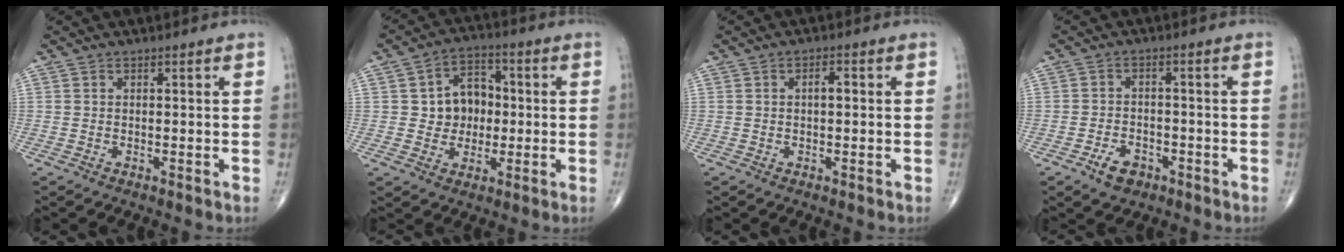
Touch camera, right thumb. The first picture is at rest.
{"total": 8.7, "force": [0.2, 7.1, 4.9], "torque": [-0.037, 0.017, -0.003]}
{"total": 2.1, "force": [0.3, 0.9, 1.9], "torque": [-0.028, 0.005, 0.003]}
{"total": 4.5, "force": [-2.7, 2.8, 2.3], "torque": [-0.028, 0.015, -0.043]}